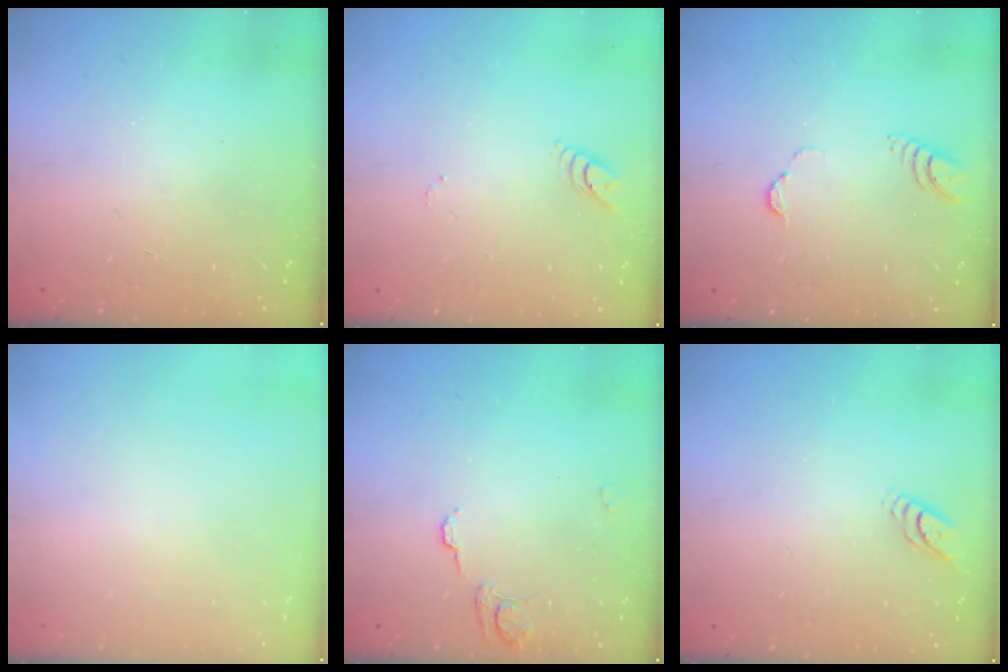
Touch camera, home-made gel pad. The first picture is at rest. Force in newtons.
{"total": 2.9, "press": 2.8, "slide": 0.3}
{"total": 3.3, "press": 3.3, "slide": 0.3}
{"total": 0.0}
{"total": 6.2, "press": 6.2, "slide": 0.4}
{"total": 3.6, "press": 3.6, "slide": 0.1}